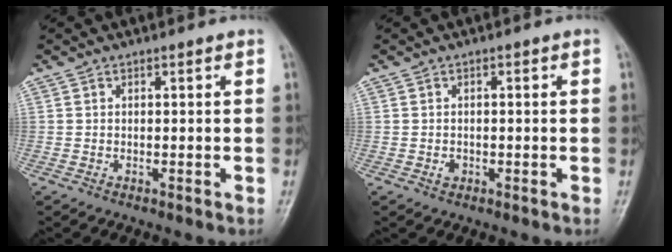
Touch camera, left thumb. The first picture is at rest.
{"total": 1.4, "force": [-0.5, 1.1, 0.7], "torque": [-0.004, 0.003, -0.008]}